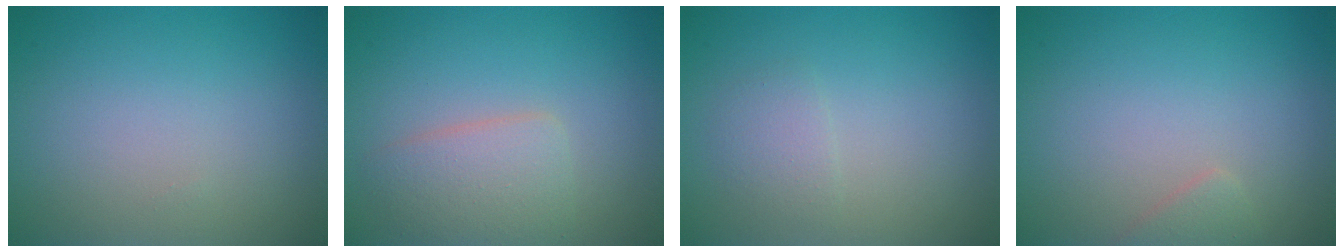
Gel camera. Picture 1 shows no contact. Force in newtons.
{"total": 3.2, "press": 3.1, "slide": 0.2}
{"total": 1.3, "press": 1.3, "slide": 0.0}
{"total": 1.1, "press": 1.1, "slide": 0.1}